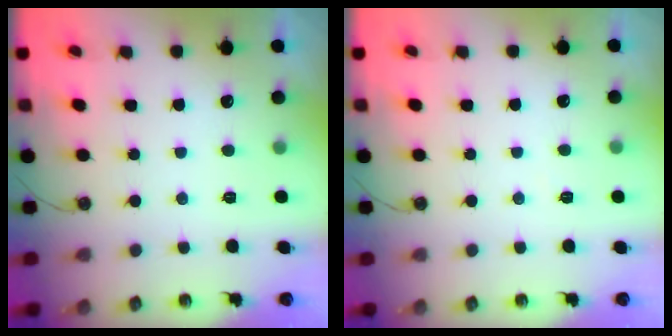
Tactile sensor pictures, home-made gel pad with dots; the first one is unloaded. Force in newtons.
{"total": 2.1, "press": 2.1, "slide": 0.5}